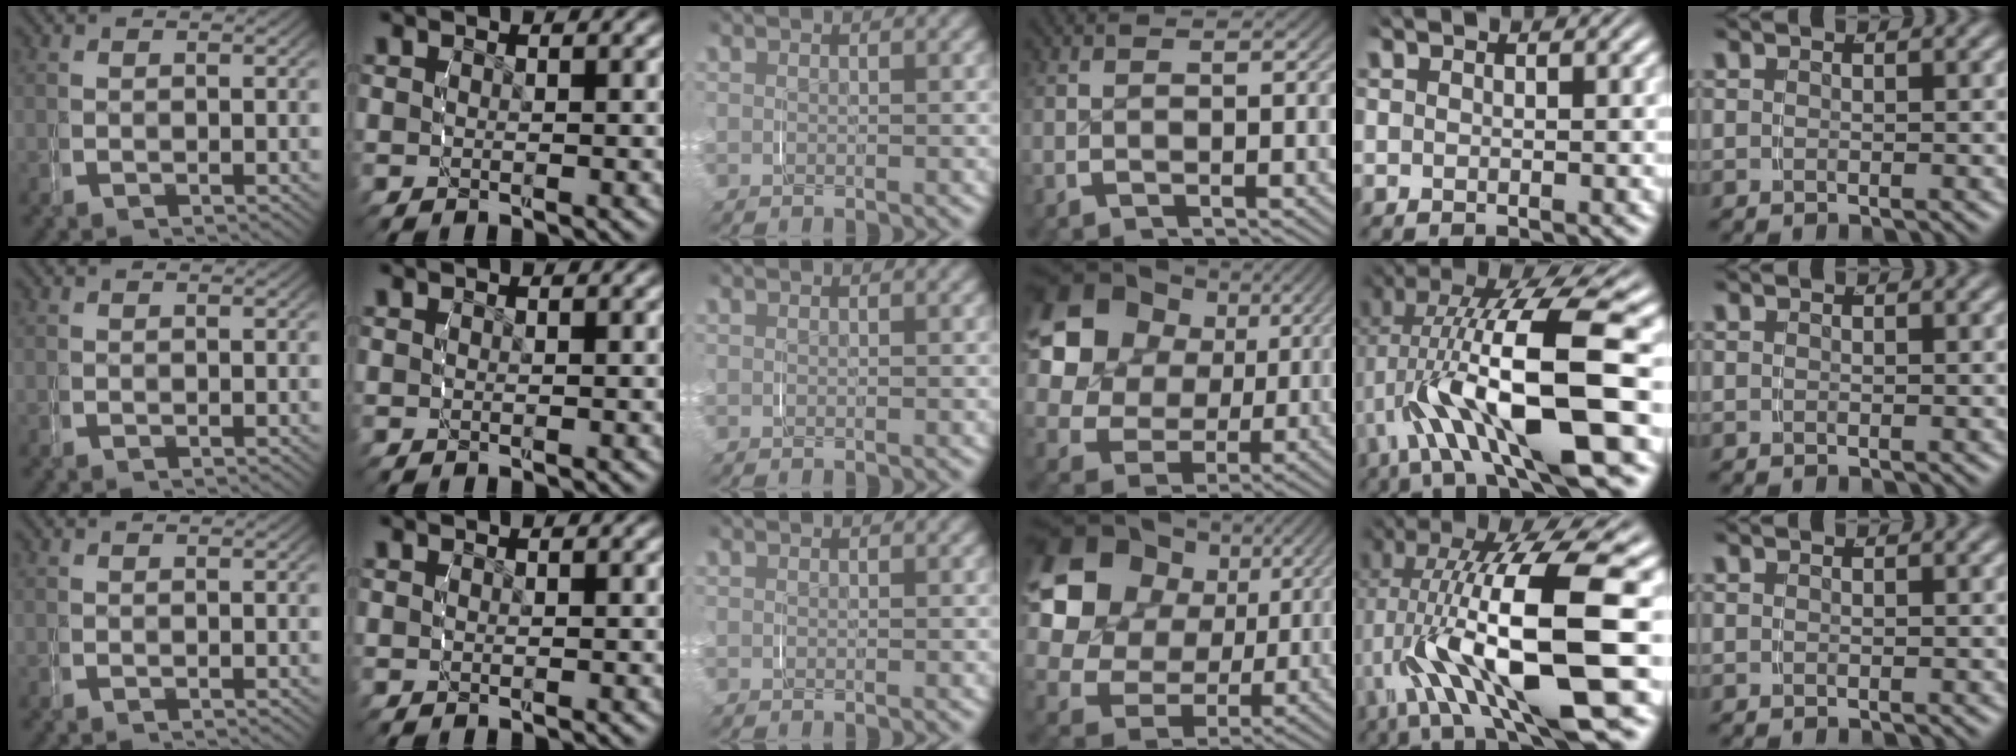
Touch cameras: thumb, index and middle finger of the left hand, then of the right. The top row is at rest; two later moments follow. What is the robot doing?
{"motion": "grasp_and_lifting", "object": "key"}